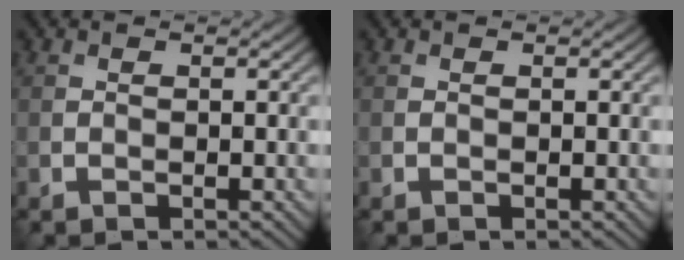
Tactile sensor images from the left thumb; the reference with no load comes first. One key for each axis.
{"total": 0.0}